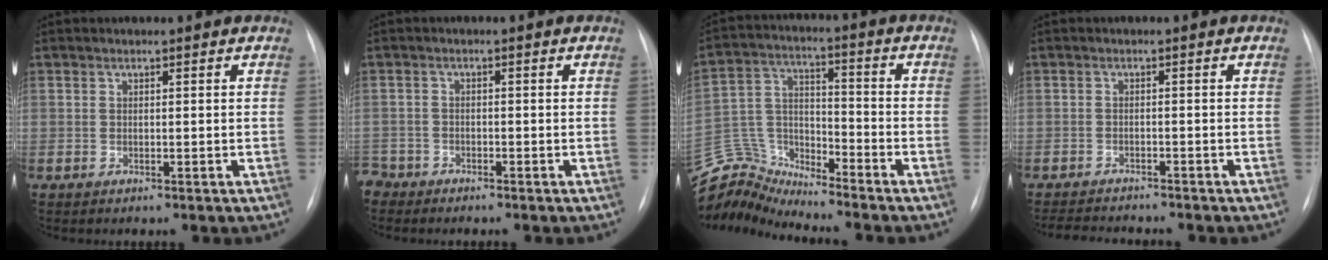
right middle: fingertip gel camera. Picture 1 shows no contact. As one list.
[{"total": 3.0, "force": [-2.6, 1.4, -0.4], "torque": [0.010, 0.001, -0.052]}, {"total": 9.9, "force": [-9.9, -0.2, -1.2], "torque": [0.015, 0.052, -0.191]}, {"total": 7.1, "force": [-6.7, 1.0, 2.1], "torque": [-0.029, -0.010, -0.099]}]